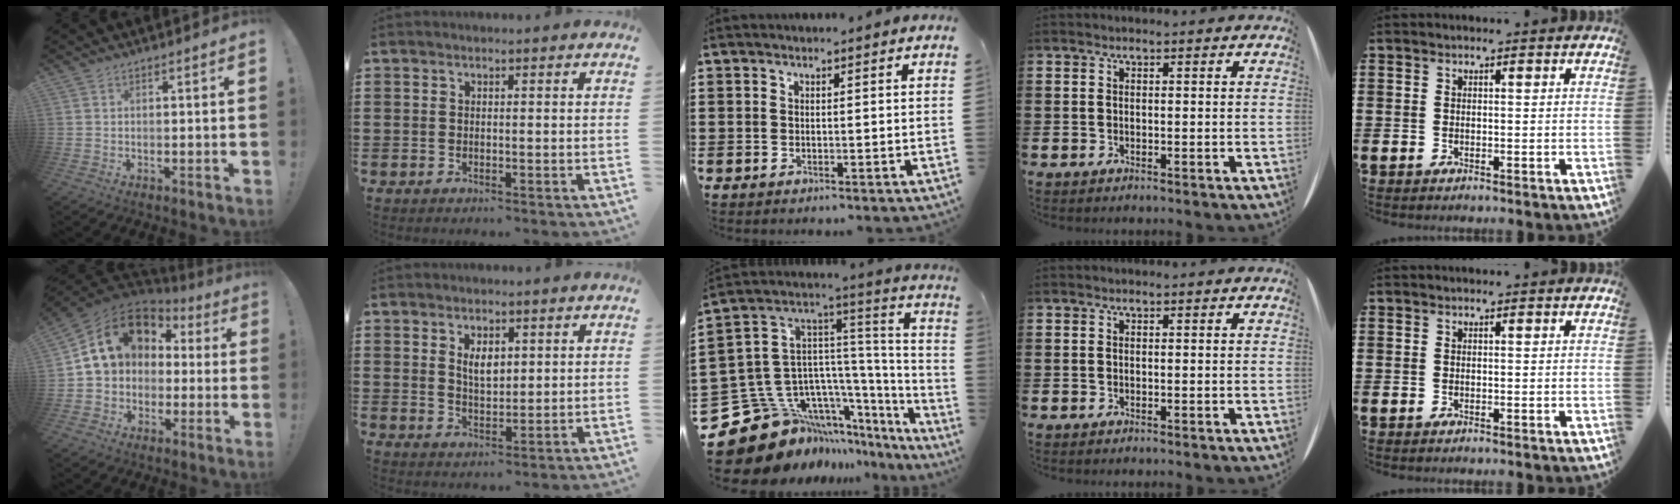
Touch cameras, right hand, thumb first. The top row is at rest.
{"thumb": {"total": 14.2, "force": [4.2, 11.0, 8.0], "torque": [-0.135, -0.004, 0.080]}, "index": {"total": 3.5, "force": [1.4, 1.7, 2.7], "torque": [-0.051, 0.002, 0.023]}, "middle": {"total": 15.4, "force": [-10.5, 9.6, 6.0], "torque": [-0.168, -0.004, -0.177]}}